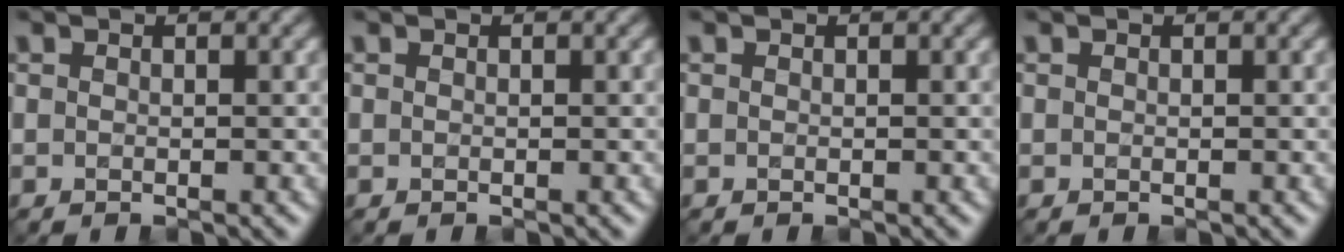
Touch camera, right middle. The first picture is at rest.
{"total": 0.0}
{"total": 0.0}
{"total": 0.0}